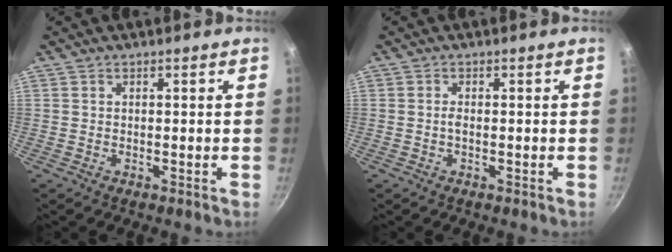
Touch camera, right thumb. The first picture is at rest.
{"total": 0.9, "force": [-0.2, 0.4, 0.8], "torque": [-0.015, 0.001, -0.004]}